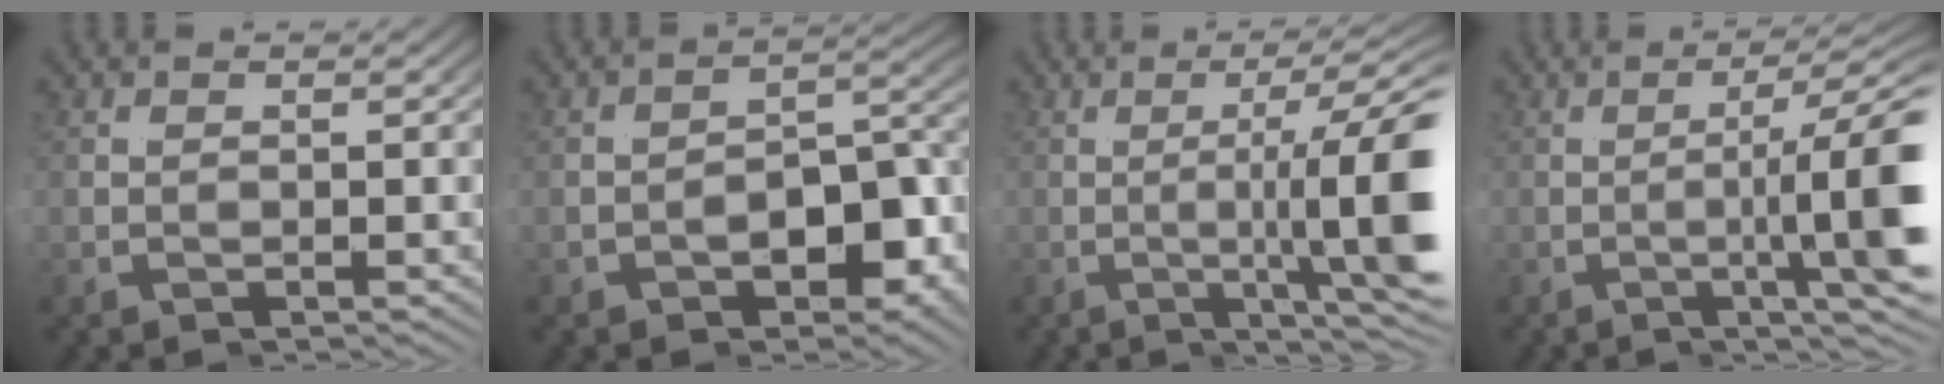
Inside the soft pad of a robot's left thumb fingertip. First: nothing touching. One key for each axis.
{"total": 6.8, "fx": -2.7, "fy": 3.2, "fz": 5.4, "tx": -0.098, "ty": -0.019, "tz": -0.025}
{"total": 8.7, "fx": 0.0, "fy": -3.6, "fz": 7.9, "tx": -0.094, "ty": 0.055, "tz": -0.027}
{"total": 7.7, "fx": 0.2, "fy": -3.4, "fz": 6.9, "tx": -0.076, "ty": 0.055, "tz": -0.029}